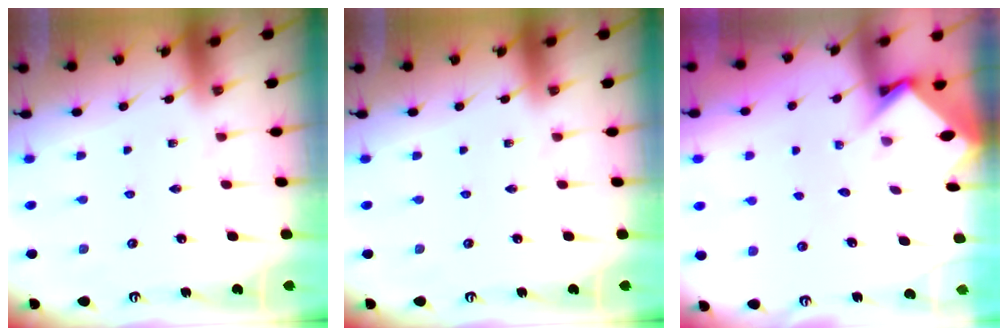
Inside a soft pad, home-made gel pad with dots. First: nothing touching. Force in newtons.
{"total": 0.0}
{"total": 3.6, "press": 3.5, "slide": 0.2}